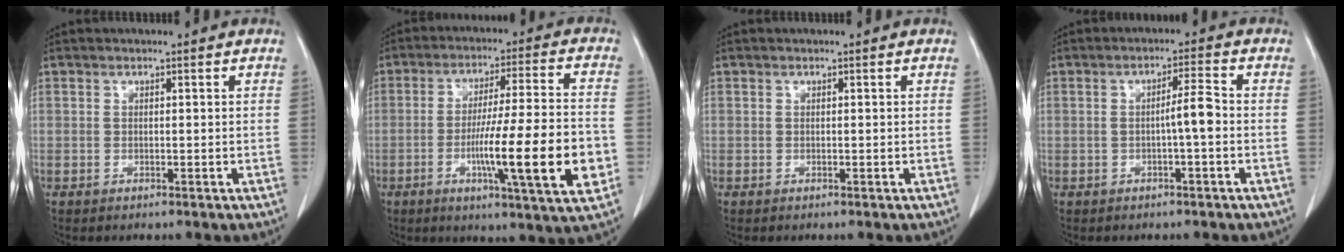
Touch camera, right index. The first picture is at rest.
{"total": 16.8, "force": [-4.5, 0.3, 16.2], "torque": [-0.243, -0.010, -0.071]}
{"total": 0.0}
{"total": 3.7, "force": [-0.6, 0.0, 3.6], "torque": [-0.056, 0.004, -0.011]}